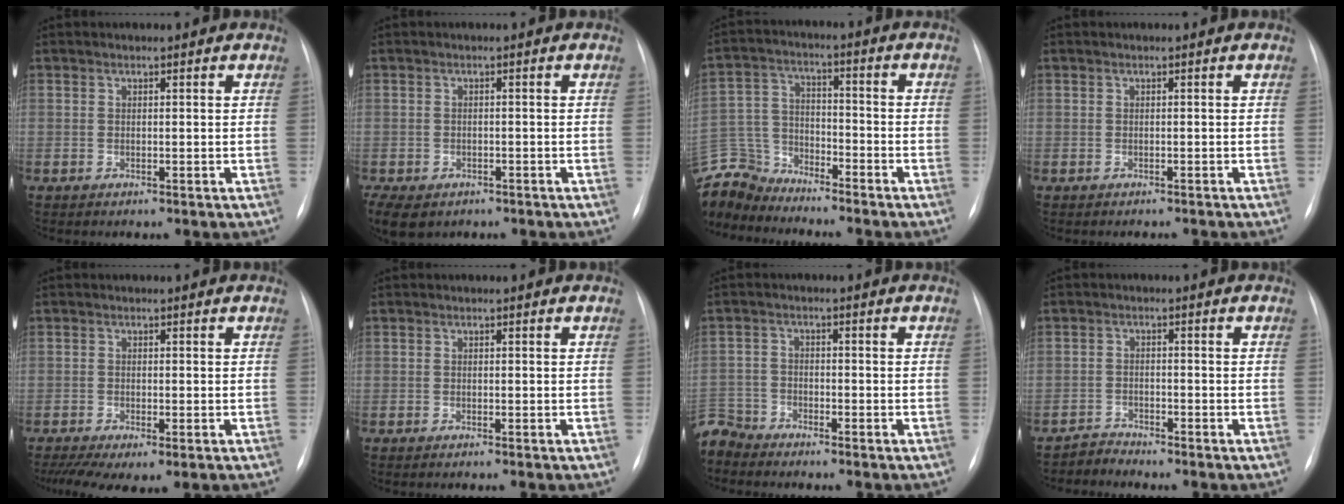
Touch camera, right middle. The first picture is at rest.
{"total": 14.4, "force": [-8.0, 10.4, 6.0], "torque": [-0.181, -0.017, -0.095]}
{"total": 10.9, "force": [-10.6, 2.3, 0.7], "torque": [-0.025, 0.016, -0.208]}
{"total": 2.4, "force": [-2.3, 0.3, 0.7], "torque": [-0.008, -0.003, -0.027]}
{"total": 7.4, "force": [-4.6, 2.3, 5.3], "torque": [-0.094, -0.016, -0.074]}
{"total": 0.8, "force": [-0.6, -0.2, 0.5], "torque": [-0.005, -0.002, -0.007]}
{"total": 5.0, "force": [-4.9, 1.1, -0.4], "torque": [0.014, -0.007, -0.099]}
{"total": 2.1, "force": [-1.9, -0.1, -0.9], "torque": [0.025, -0.012, -0.037]}